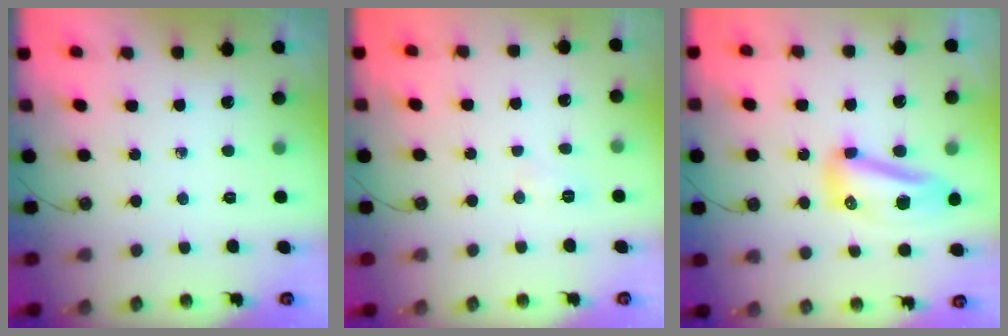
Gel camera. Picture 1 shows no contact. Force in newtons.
{"total": 5.3, "press": 5.2, "slide": 0.6}
{"total": 18.9, "press": 16.1, "slide": 9.9}